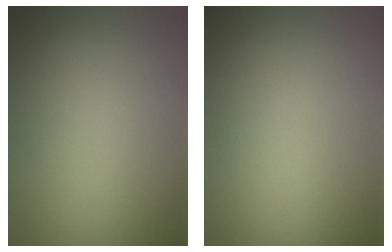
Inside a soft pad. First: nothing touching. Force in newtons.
{"total": 0.0}